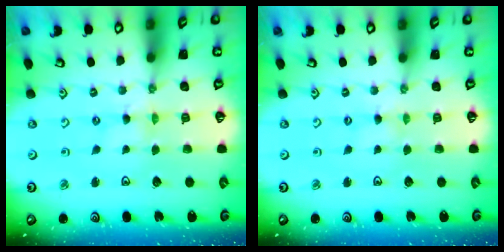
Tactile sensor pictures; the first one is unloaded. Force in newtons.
{"total": 1.1, "press": 1.1, "slide": 0.2}